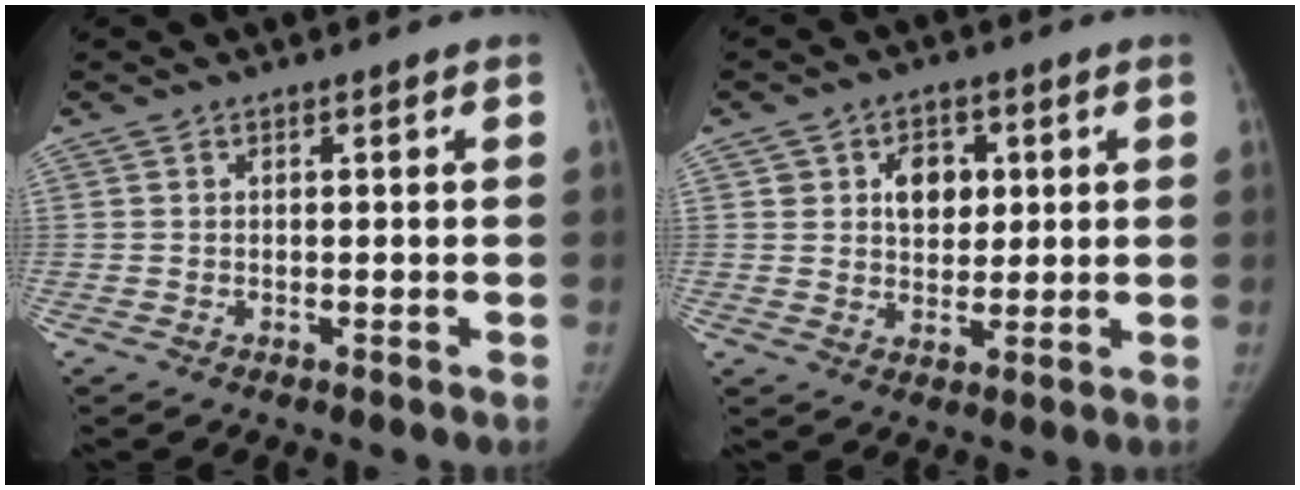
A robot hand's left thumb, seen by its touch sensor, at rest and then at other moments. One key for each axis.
{"total": 6.8, "fx": 1.9, "fy": 5.3, "fz": 3.9, "tx": -0.024, "ty": -0.005, "tz": 0.029}